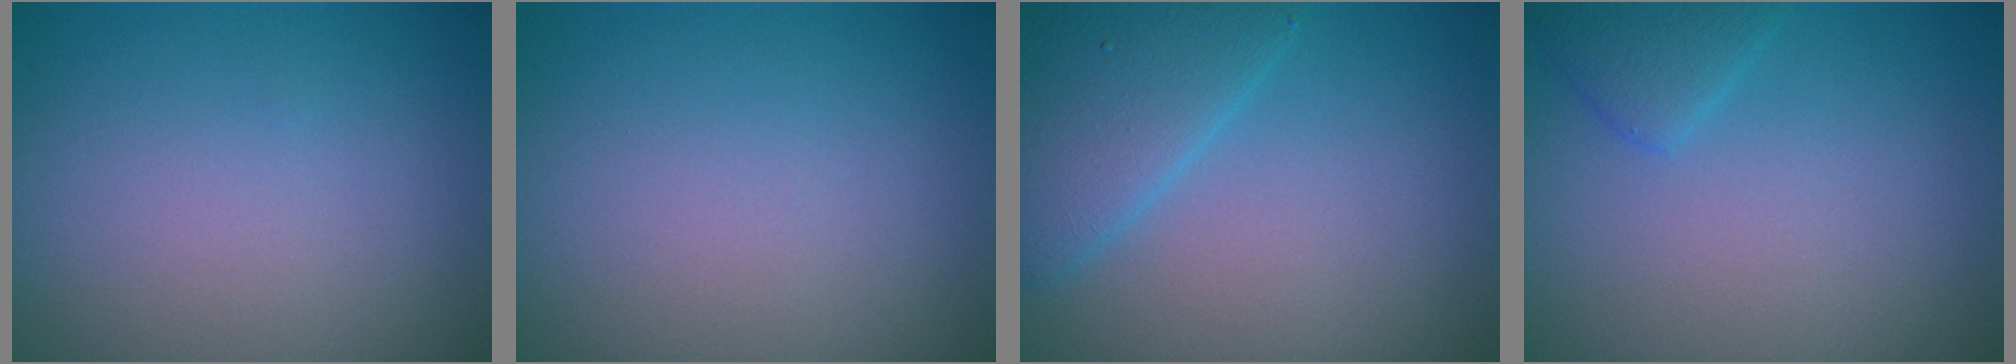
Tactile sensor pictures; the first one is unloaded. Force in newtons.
{"total": 0.0}
{"total": 4.5, "press": 4.5, "slide": 0.2}
{"total": 1.8, "press": 1.8, "slide": 0.2}